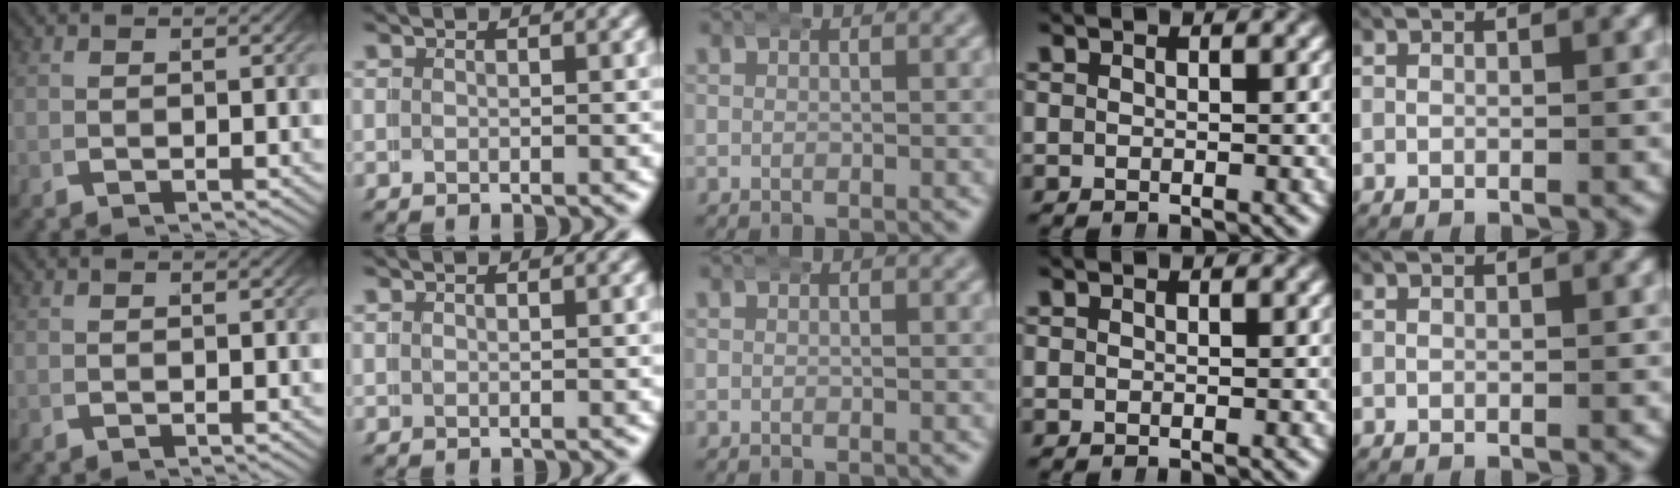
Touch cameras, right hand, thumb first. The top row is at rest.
{}